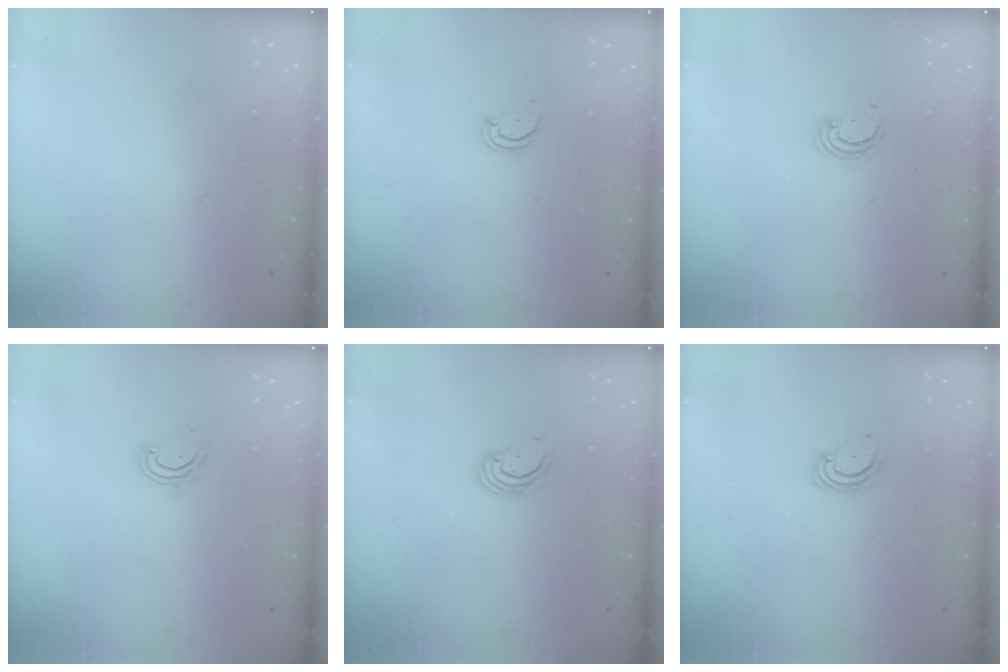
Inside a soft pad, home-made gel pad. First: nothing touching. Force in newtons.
{"total": 2.5, "press": 2.5, "slide": 0.3}
{"total": 2.6, "press": 2.6, "slide": 0.3}
{"total": 4.1, "press": 4.1, "slide": 0.3}
{"total": 2.8, "press": 2.8, "slide": 0.3}
{"total": 3.8, "press": 3.8, "slide": 0.3}